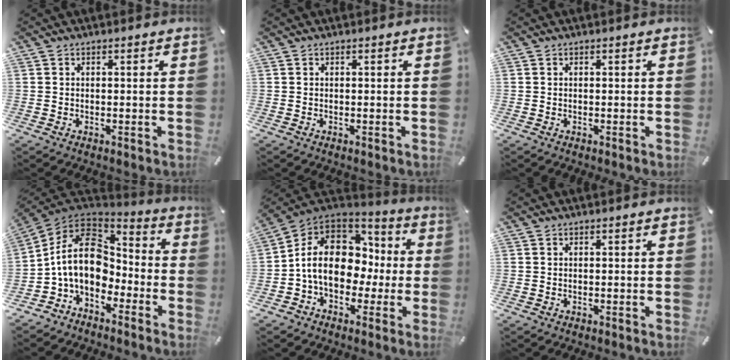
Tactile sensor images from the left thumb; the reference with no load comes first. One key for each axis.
{"total": 0.0}
{"total": 0.0}
{"total": 15.0, "fx": -1.4, "fy": 11.2, "fz": 9.9, "tx": -0.215, "ty": 0.015, "tz": -0.028}
{"total": 14.4, "fx": -1.0, "fy": 11.8, "fz": 8.2, "tx": -0.160, "ty": 0.011, "tz": -0.013}
{"total": 0.0}